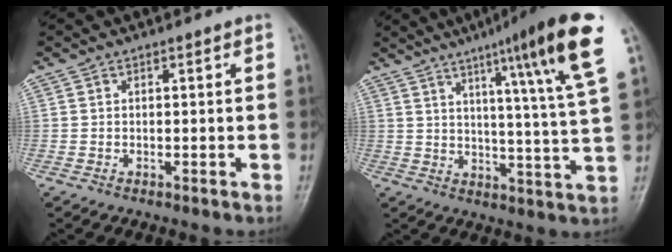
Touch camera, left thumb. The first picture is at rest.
{"total": 18.4, "force": [9.6, 0.5, 15.7], "torque": [-0.214, -0.038, 0.127]}